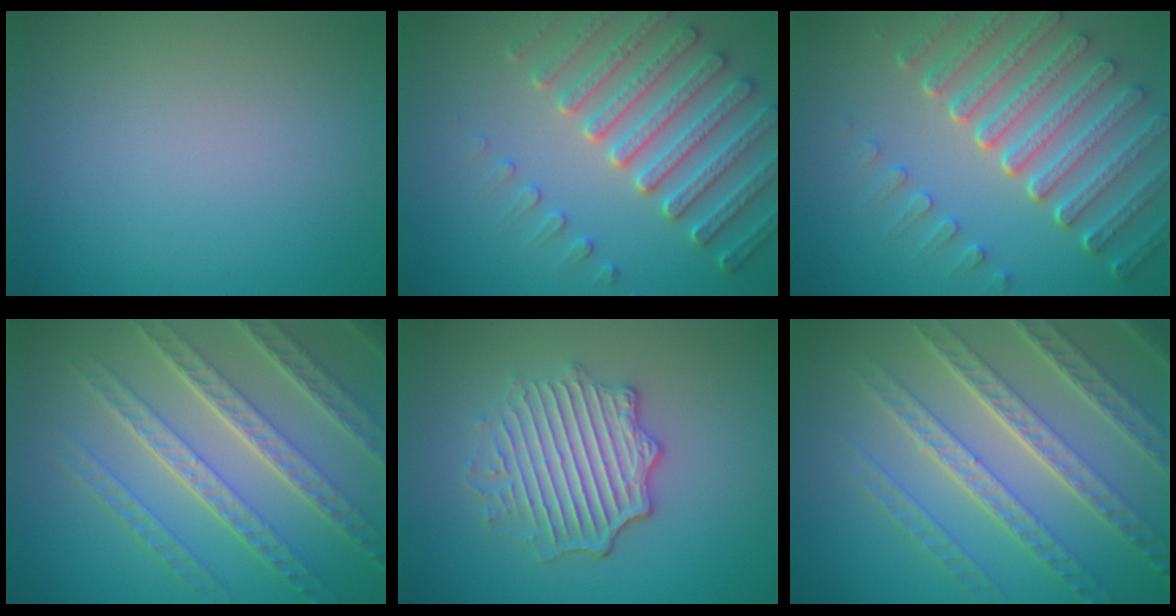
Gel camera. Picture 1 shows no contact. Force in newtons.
{"total": 5.2, "press": 5.0, "slide": 1.4}
{"total": 7.3, "press": 5.5, "slide": 4.8}
{"total": 7.9, "press": 5.5, "slide": 5.7}
{"total": 4.9, "press": 4.1, "slide": 2.6}
{"total": 7.8, "press": 5.7, "slide": 5.4}